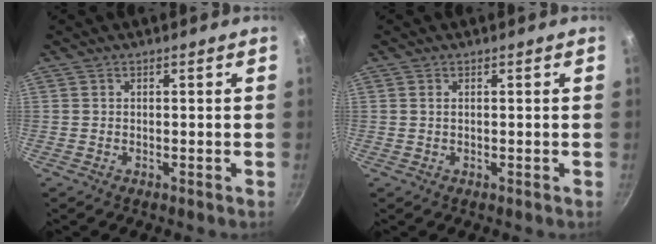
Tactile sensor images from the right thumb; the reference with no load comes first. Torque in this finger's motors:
{"motor_torque": [-0.32, 0.06, -0.19, 0.00, -0.02]}